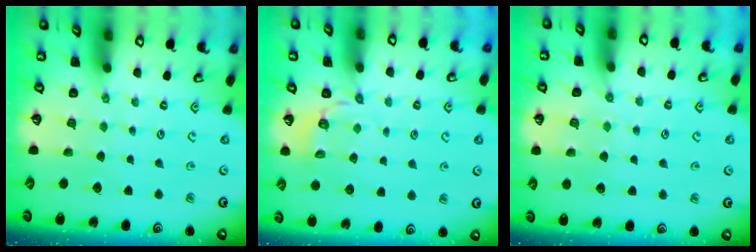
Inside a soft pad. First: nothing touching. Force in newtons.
{"total": 3.3, "press": 2.6, "slide": 2.1}
{"total": 6.3, "press": 6.2, "slide": 0.6}